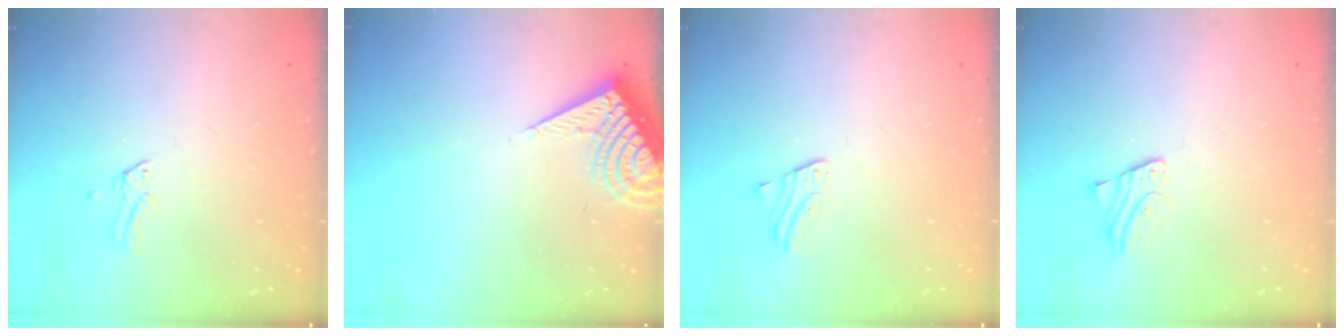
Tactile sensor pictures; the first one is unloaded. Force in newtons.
{"total": 9.3, "press": 9.2, "slide": 1.3}
{"total": 1.3, "press": 1.2, "slide": 0.1}
{"total": 2.7, "press": 2.7, "slide": 0.2}